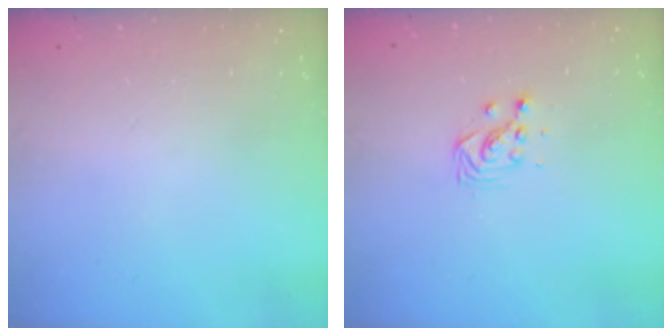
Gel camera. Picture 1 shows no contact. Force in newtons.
{"total": 3.2, "press": 3.1, "slide": 0.3}